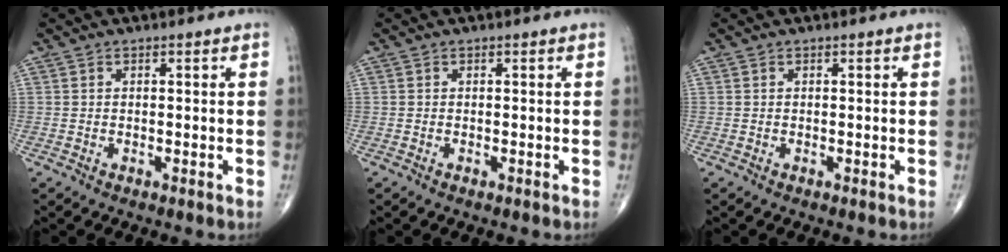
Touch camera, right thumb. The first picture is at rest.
{"total": 0.0}
{"total": 0.0}